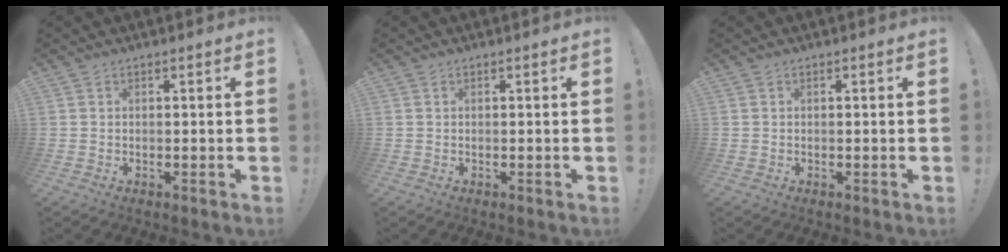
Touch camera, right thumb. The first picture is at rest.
{"total": 0.0}
{"total": 0.0}